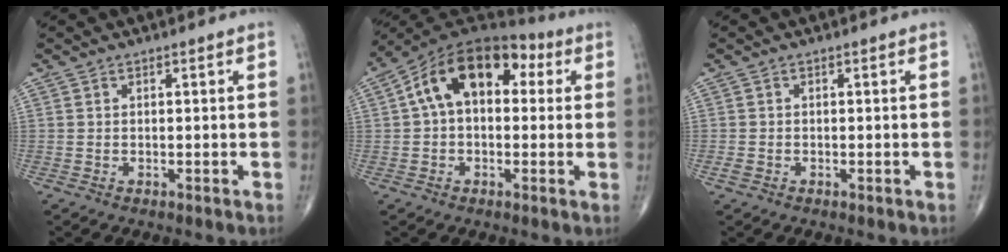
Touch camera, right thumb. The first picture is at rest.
{"total": 15.3, "force": [3.2, 9.4, 11.7], "torque": [-0.166, 0.044, 0.041]}
{"total": 1.0, "force": [-0.5, 0.7, 0.5], "torque": [-0.013, 0.000, -0.010]}